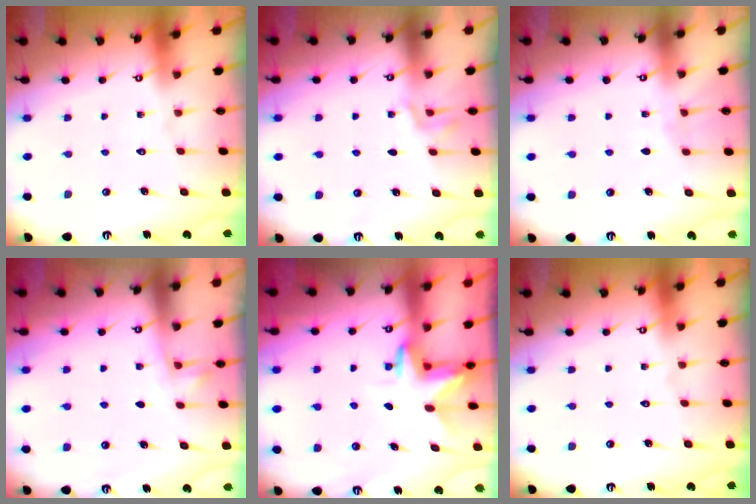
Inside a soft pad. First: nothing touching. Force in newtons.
{"total": 1.8, "press": 0.9, "slide": 1.5}
{"total": 2.1, "press": 2.1, "slide": 0.3}
{"total": 3.0, "press": 3.0, "slide": 0.4}
{"total": 3.1, "press": 3.1, "slide": 0.3}
{"total": 0.0}